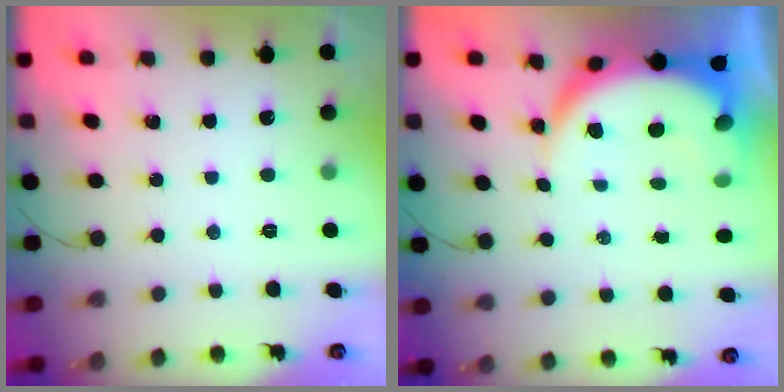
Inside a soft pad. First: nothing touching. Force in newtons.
{"total": 10.4, "press": 10.3, "slide": 1.3}